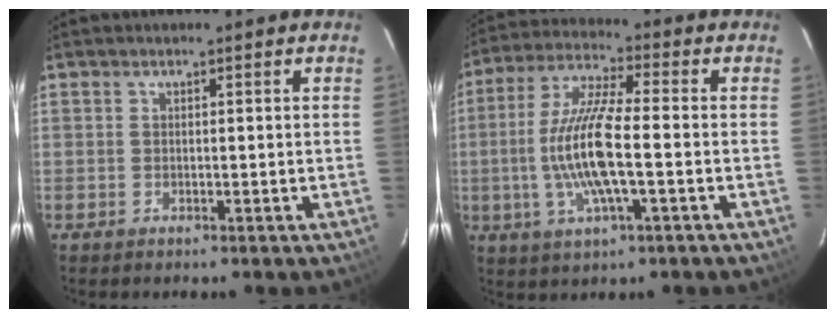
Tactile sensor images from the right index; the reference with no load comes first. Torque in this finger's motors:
{"motor_torque": [2.14, 0.00, 1.06, 0.21]}